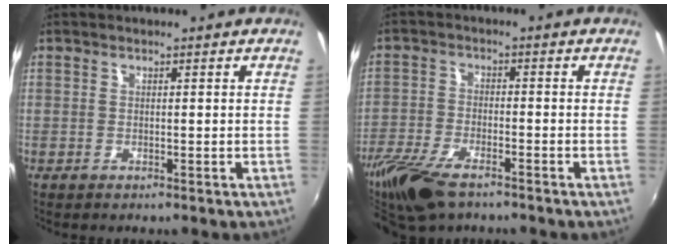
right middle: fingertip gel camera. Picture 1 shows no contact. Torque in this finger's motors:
{"motor_torque": [0.71, -0.74, 0.16, 0.10]}